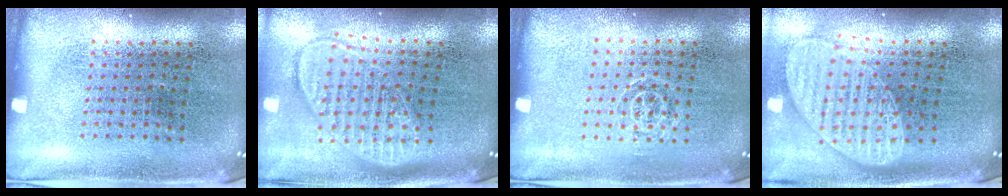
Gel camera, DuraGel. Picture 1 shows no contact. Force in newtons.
{"total": 1.9, "press": 1.5, "slide": 1.1}
{"total": 0.7, "press": 0.5, "slide": 0.4}
{"total": 1.9, "press": 1.5, "slide": 1.1}